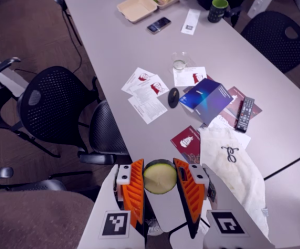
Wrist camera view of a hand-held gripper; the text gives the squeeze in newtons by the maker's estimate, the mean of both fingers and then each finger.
{"total": 13.4, "left": 14.3, "right": 12.4}